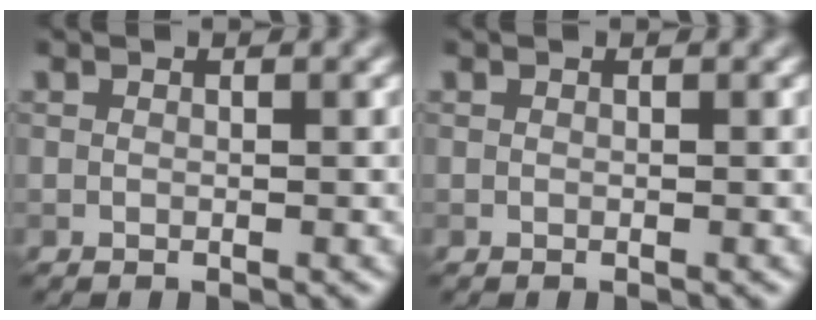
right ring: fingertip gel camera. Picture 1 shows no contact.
{"total": 0.0}